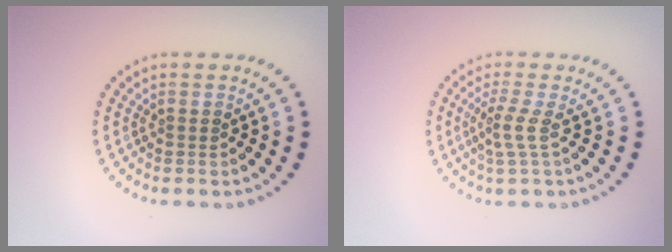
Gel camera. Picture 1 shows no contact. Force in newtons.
{"total": 2.1, "press": 1.4, "slide": 1.5}